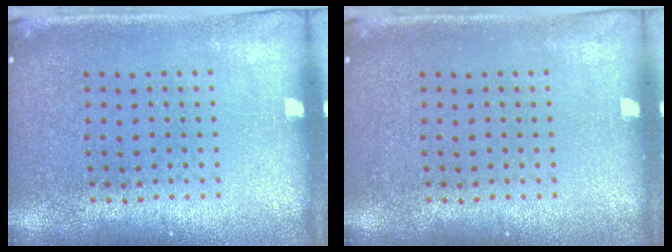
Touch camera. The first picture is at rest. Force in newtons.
{"total": 0.0}